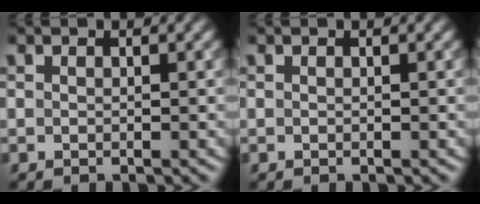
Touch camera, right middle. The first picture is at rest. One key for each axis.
{"total": 0.0}